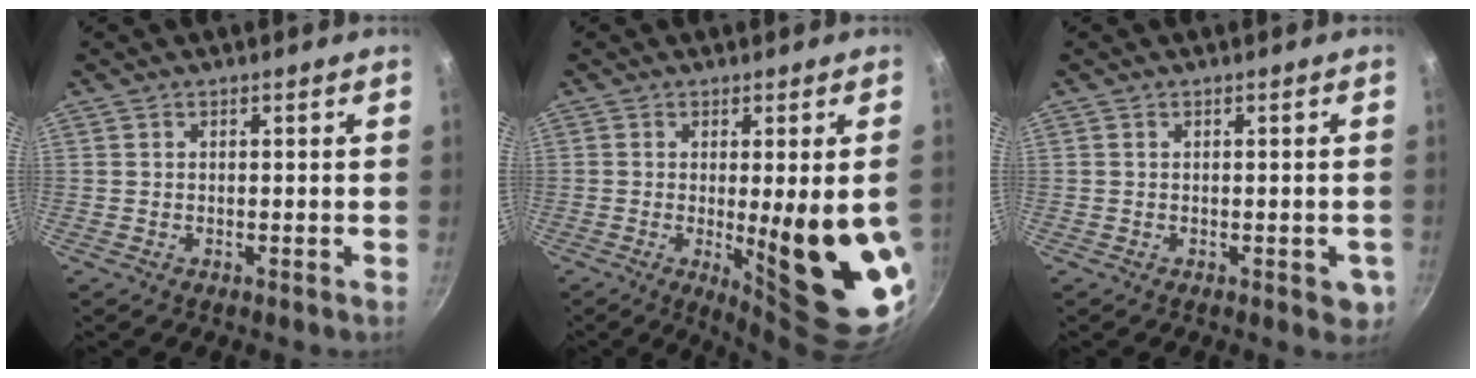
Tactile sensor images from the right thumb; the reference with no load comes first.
{"total": 16.5, "force": [-2.1, 3.6, 16.0], "torque": [-0.197, -0.033, -0.012]}
{"total": 3.6, "force": [-1.0, 1.8, 2.9], "torque": [-0.018, -0.001, -0.011]}